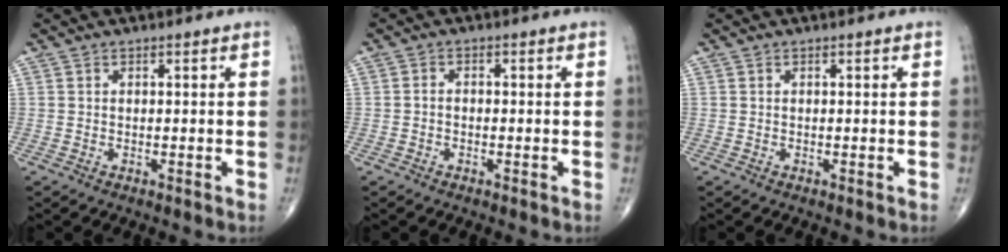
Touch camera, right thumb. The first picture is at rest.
{"total": 1.2, "force": [-0.4, 0.8, 0.7], "torque": [-0.009, 0.005, -0.009]}
{"total": 0.0}